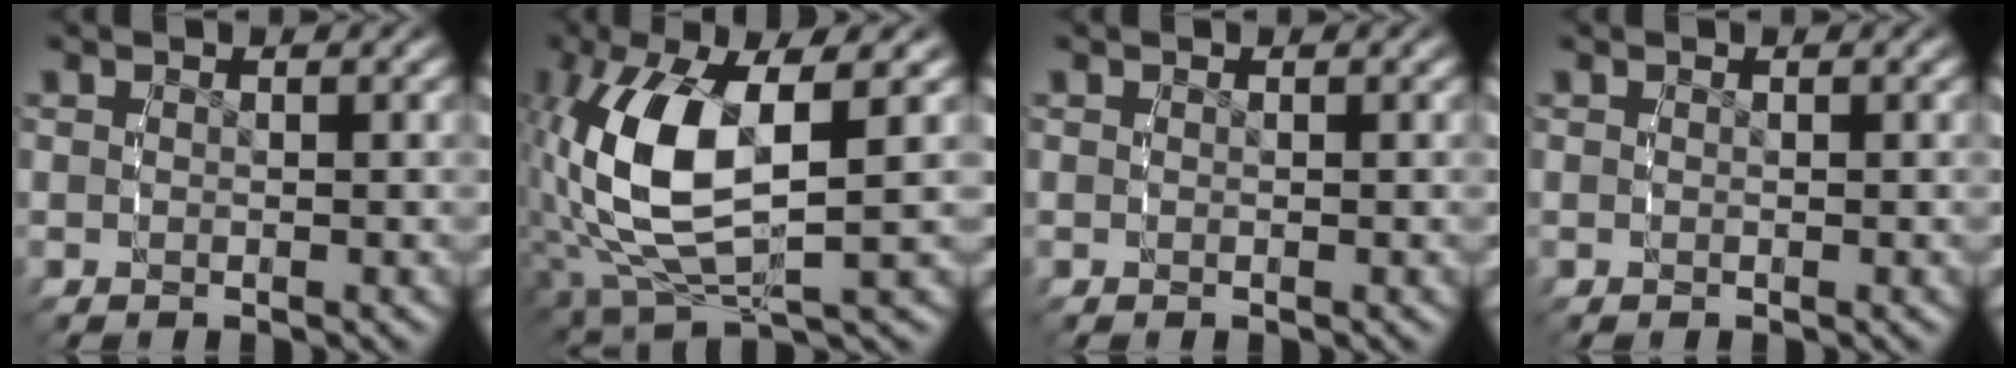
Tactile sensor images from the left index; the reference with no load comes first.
{"total": 10.7, "force": [1.2, 5.1, 9.3], "torque": [-0.220, -0.022, 0.049]}
{"total": 0.0}
{"total": 0.0}